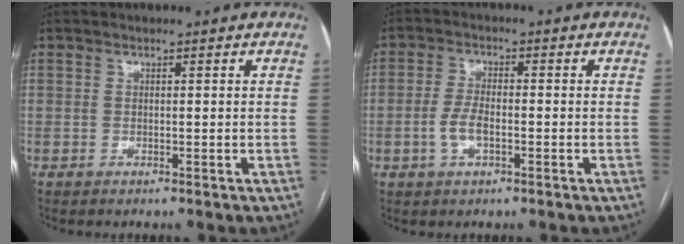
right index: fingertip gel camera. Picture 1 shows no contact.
{"total": 4.0, "force": [-1.0, 1.7, 3.5], "torque": [-0.080, 0.004, -0.019]}